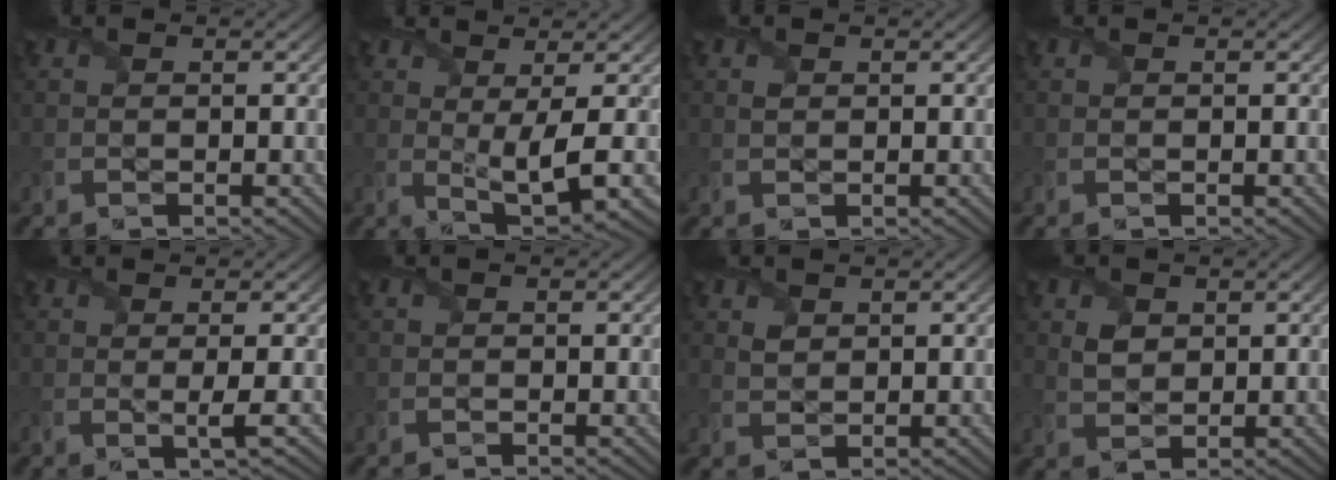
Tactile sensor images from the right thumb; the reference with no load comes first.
{"total": 6.5, "force": [0.6, 1.4, 6.4], "torque": [-0.116, 0.002, 0.015]}
{"total": 0.7, "force": [0.3, 0.5, 0.4], "torque": [-0.012, -0.001, 0.006]}
{"total": 0.0}
{"total": 2.6, "force": [0.3, 0.2, 2.6], "torque": [-0.049, 0.005, -0.001]}
{"total": 0.0}
{"total": 1.6, "force": [1.0, 1.0, 0.7], "torque": [-0.020, -0.002, 0.023]}
{"total": 2.6, "force": [1.0, 2.0, 1.4], "torque": [-0.036, -0.004, 0.022]}